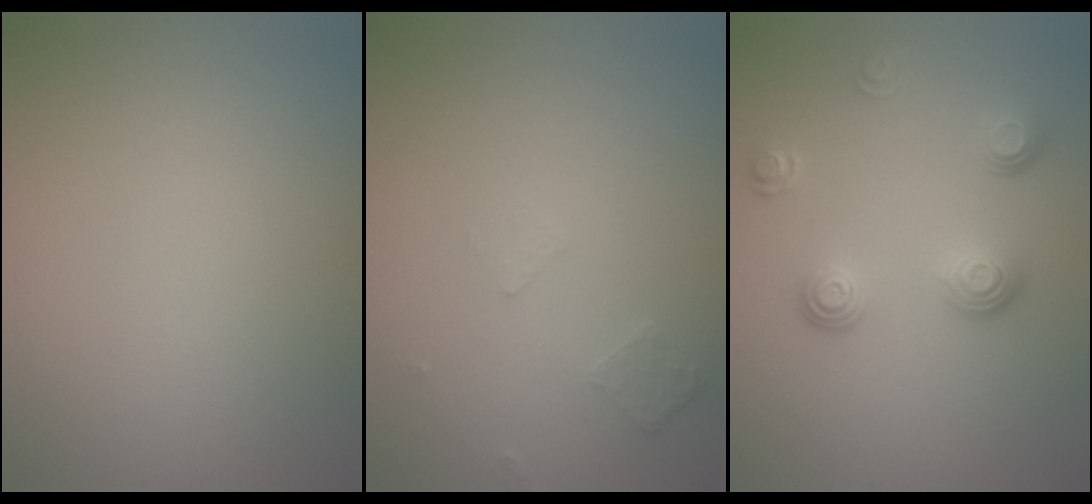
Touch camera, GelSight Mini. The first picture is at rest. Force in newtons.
{"total": 0.8, "press": 0.6, "slide": 0.5}
{"total": 3.4, "press": 2.6, "slide": 2.1}